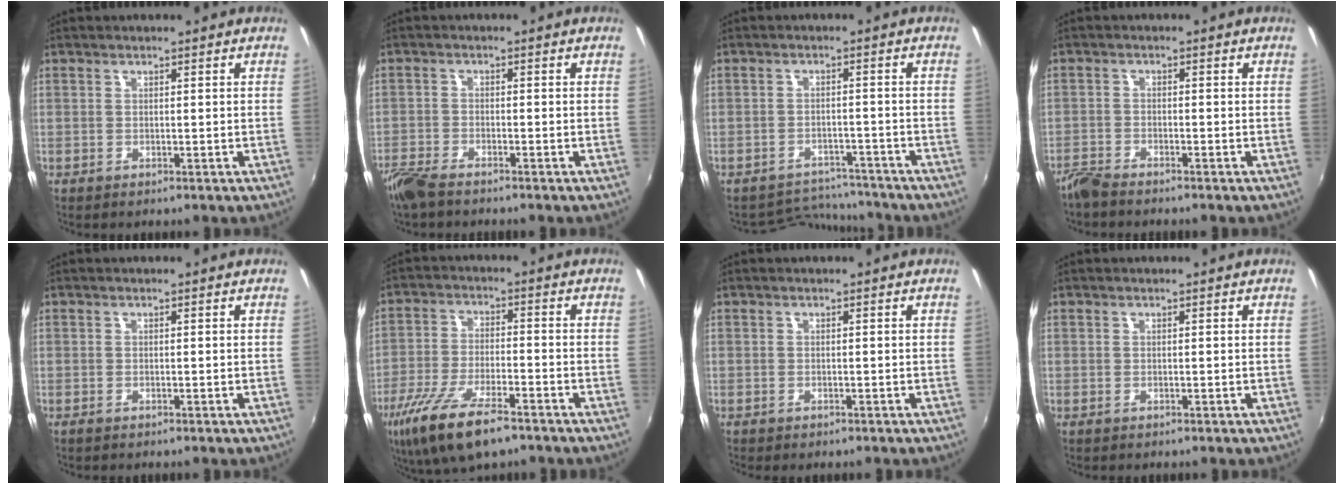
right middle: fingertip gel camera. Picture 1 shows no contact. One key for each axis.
{"total": 5.5, "fx": -4.6, "fy": 1.3, "fz": 2.6, "tx": -0.074, "ty": -0.019, "tz": -0.093}
{"total": 7.6, "fx": -7.3, "fy": 1.9, "fz": 0.0, "tx": -0.014, "ty": 0.013, "tz": -0.105}
{"total": 3.5, "fx": -3.3, "fy": 0.4, "fz": 1.0, "tx": -0.032, "ty": -0.012, "tz": -0.070}
{"total": 0.0}
{"total": 14.0, "fx": -9.2, "fy": 4.2, "fz": 9.7, "tx": -0.211, "ty": -0.036, "tz": -0.171}
{"total": 0.5, "fx": -0.5, "fy": 0.1, "fz": 0.3, "tx": -0.007, "ty": -0.002, "tz": -0.006}
{"total": 0.0}